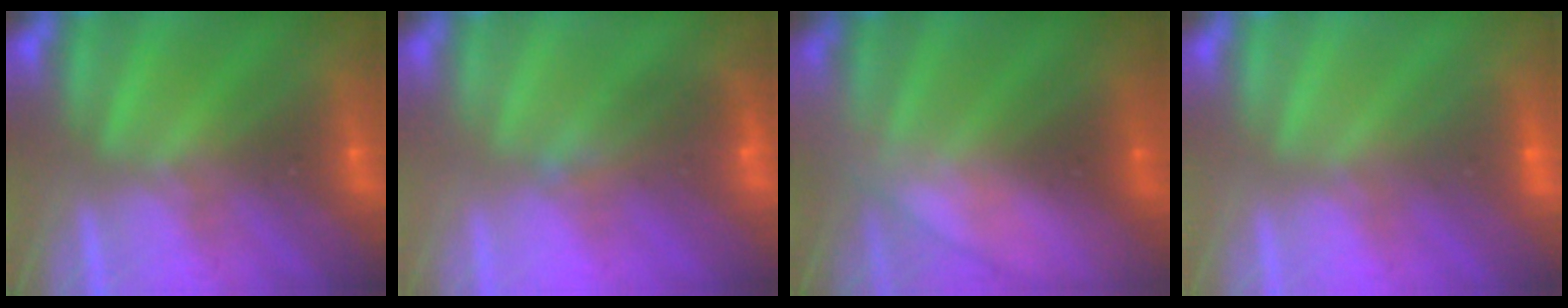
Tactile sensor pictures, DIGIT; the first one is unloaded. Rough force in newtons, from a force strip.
{"total": 4.1}
{"total": 3.0}
{"total": 1.9}